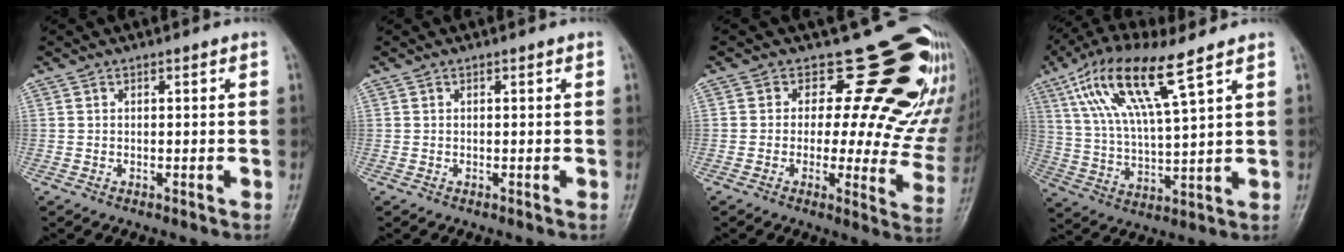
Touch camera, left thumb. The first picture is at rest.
{"total": 0.0}
{"total": 18.9, "force": [14.0, 8.7, 9.2], "torque": [-0.059, -0.096, 0.148]}
{"total": 14.9, "force": [7.9, 3.4, 12.1], "torque": [-0.243, -0.016, 0.158]}